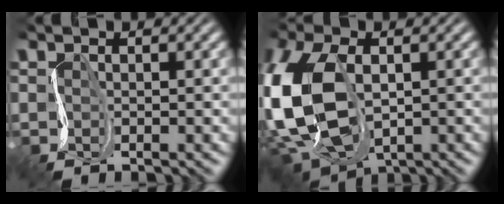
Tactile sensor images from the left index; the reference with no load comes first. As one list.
[{"total": 11.5, "force": [-1.8, 7.5, 8.5], "torque": [-0.228, -0.019, -0.033]}]